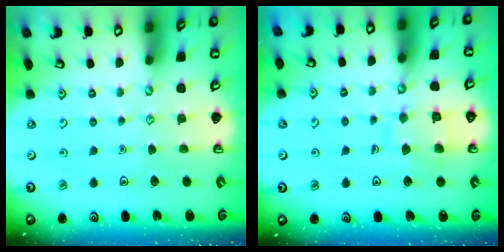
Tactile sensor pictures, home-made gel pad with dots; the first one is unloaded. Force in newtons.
{"total": 9.3, "press": 9.3, "slide": 0.8}